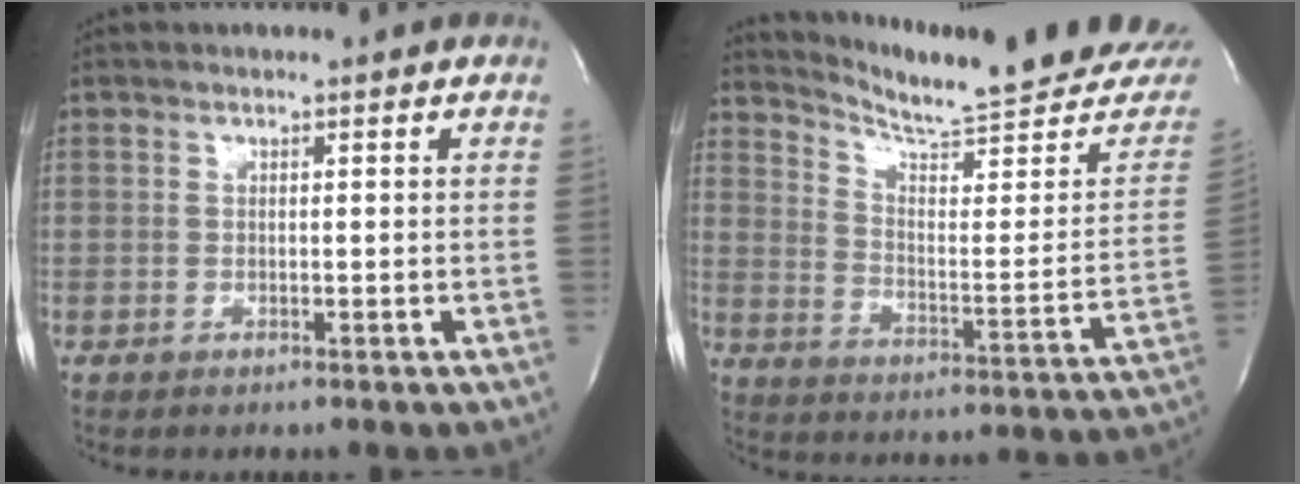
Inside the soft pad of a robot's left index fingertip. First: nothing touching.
{"total": 22.9, "force": [21.5, 1.0, 8.1], "torque": [-0.122, -0.094, 0.282]}